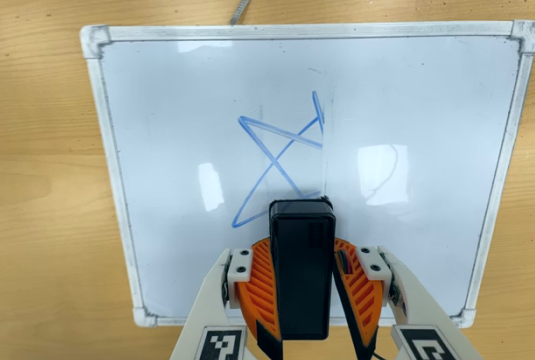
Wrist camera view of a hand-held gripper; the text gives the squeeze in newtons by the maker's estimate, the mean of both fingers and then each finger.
{"total": 8.8, "left": 8.1, "right": 9.4}